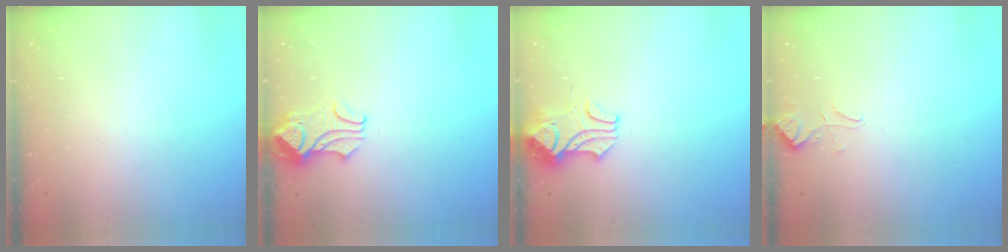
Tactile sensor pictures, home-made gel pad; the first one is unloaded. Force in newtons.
{"total": 2.3, "press": 2.3, "slide": 0.5}
{"total": 2.5, "press": 2.4, "slide": 0.9}
{"total": 3.0, "press": 2.9, "slide": 0.6}